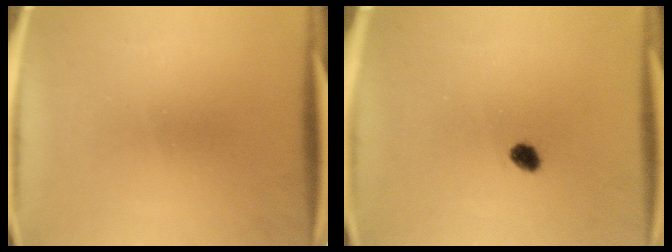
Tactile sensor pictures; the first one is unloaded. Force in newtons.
{"total": 2.2}